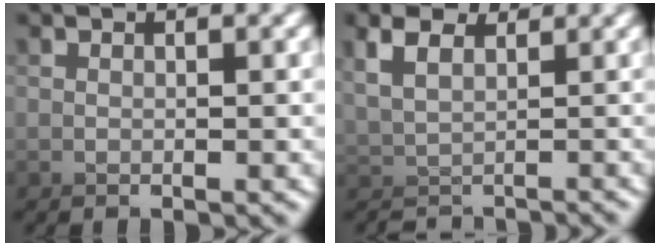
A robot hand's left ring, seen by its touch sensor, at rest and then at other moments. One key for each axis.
{"total": 0.9, "fx": 0.8, "fy": 0.1, "fz": -0.4, "tx": -0.005, "ty": 0.011, "tz": 0.006}